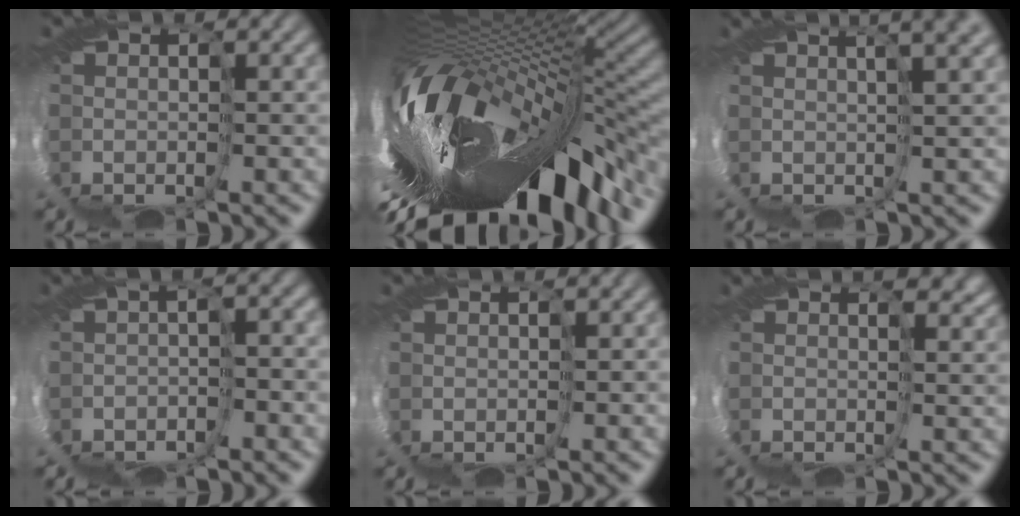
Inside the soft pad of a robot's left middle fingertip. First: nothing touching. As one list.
[{"total": 10.4, "force": [-2.7, 1.2, 9.9], "torque": [-0.190, -0.014, -0.037]}, {"total": 4.0, "force": [2.9, -1.1, 2.5], "torque": [-0.033, 0.012, 0.047]}, {"total": 3.1, "force": [-2.5, -1.7, -0.9], "torque": [0.006, -0.009, -0.024]}, {"total": 0.6, "force": [-0.5, 0.4, 0.0], "torque": [-0.002, -0.003, -0.005]}, {"total": 1.5, "force": [1.2, -0.1, 0.8], "torque": [-0.014, 0.003, 0.027]}]